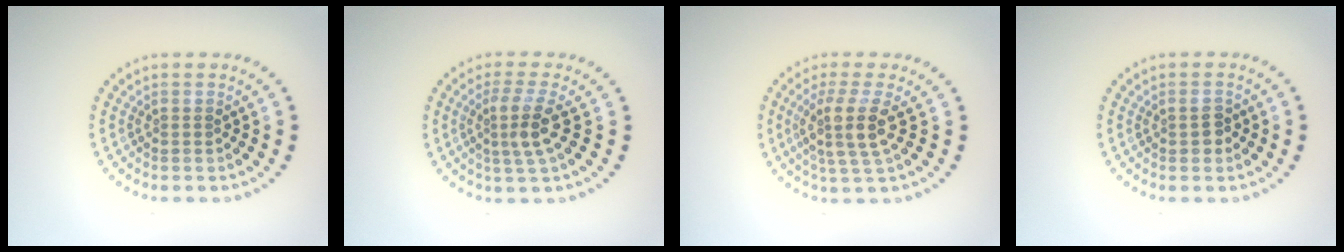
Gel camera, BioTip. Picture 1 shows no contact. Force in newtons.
{"total": 3.0, "press": 2.5, "slide": 1.6}
{"total": 3.6, "press": 2.9, "slide": 2.1}
{"total": 1.4, "press": 1.4, "slide": 0.1}